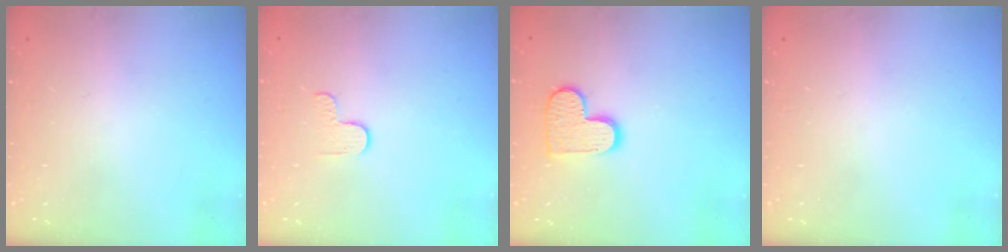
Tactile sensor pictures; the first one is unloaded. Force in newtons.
{"total": 2.7, "press": 2.6, "slide": 0.4}
{"total": 10.5, "press": 10.5, "slide": 0.5}
{"total": 0.0}